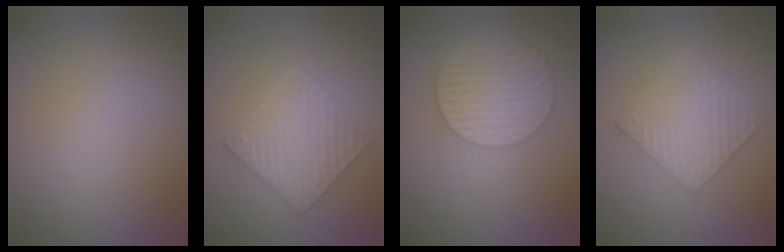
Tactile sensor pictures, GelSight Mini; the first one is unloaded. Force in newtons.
{"total": 6.6, "press": 4.6, "slide": 4.7}
{"total": 6.1, "press": 4.5, "slide": 4.1}
{"total": 6.4, "press": 4.3, "slide": 4.7}